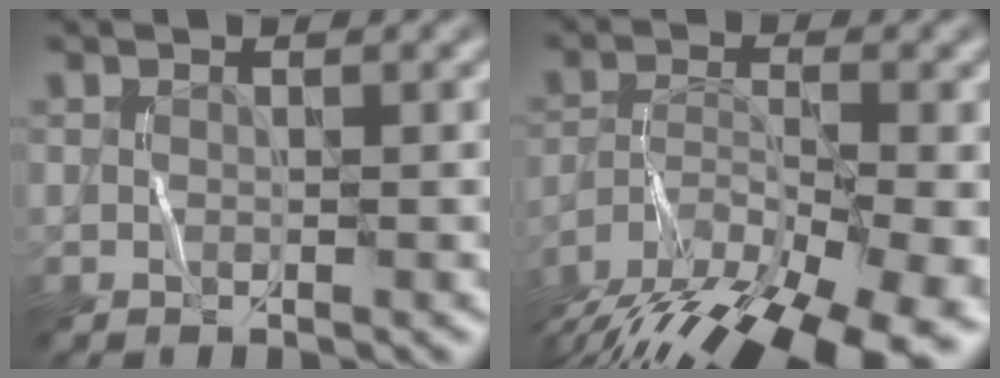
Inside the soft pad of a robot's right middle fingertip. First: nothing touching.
{"total": 16.0, "force": [-12.6, 5.2, 8.3], "torque": [-0.164, -0.043, -0.172]}